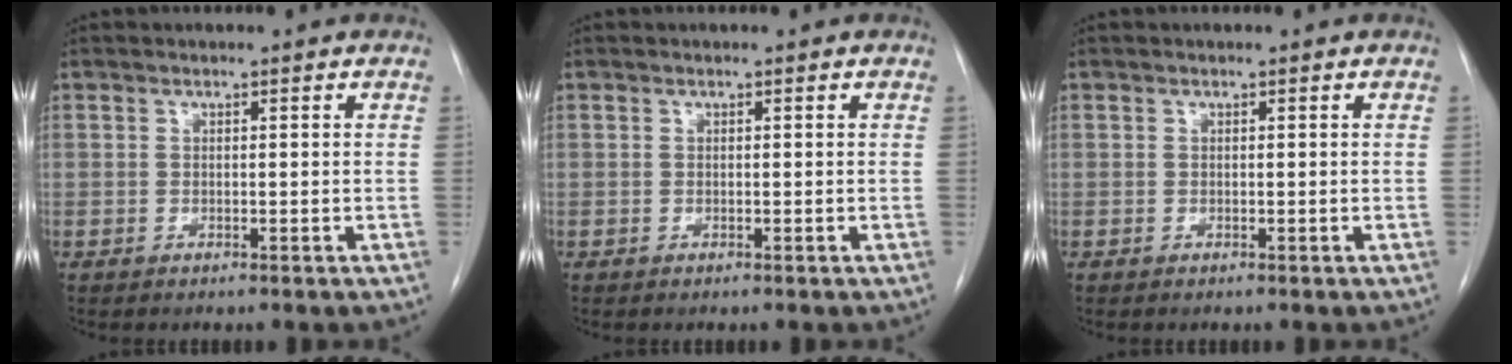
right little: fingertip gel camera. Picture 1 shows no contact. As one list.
[{"total": 0.0}, {"total": 0.0}]